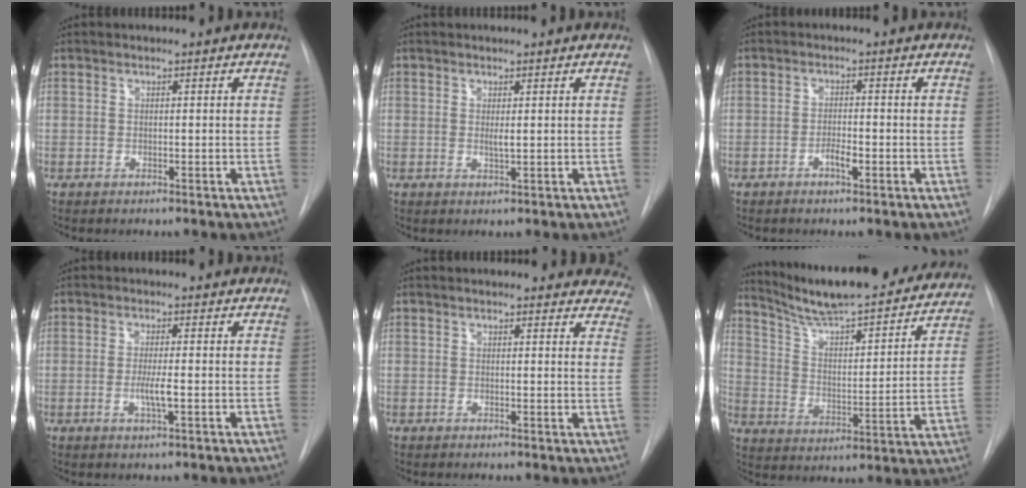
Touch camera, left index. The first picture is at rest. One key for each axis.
{"total": 1.4, "fx": -1.2, "fy": -0.2, "fz": 0.7, "tx": -0.017, "ty": -0.007, "tz": -0.015}
{"total": 3.0, "fx": -2.6, "fy": 0.1, "fz": 1.4, "tx": -0.023, "ty": -0.003, "tz": -0.042}
{"total": 3.1, "fx": -2.1, "fy": -0.2, "fz": 2.3, "tx": -0.049, "ty": -0.010, "tz": -0.033}
{"total": 11.9, "fx": 10.9, "fy": 3.5, "fz": 3.2, "tx": -0.001, "ty": -0.011, "tz": 0.093}
{"total": 25.6, "fx": 22.6, "fy": 4.0, "fz": 11.5, "tx": -0.172, "ty": -0.041, "tz": 0.306}